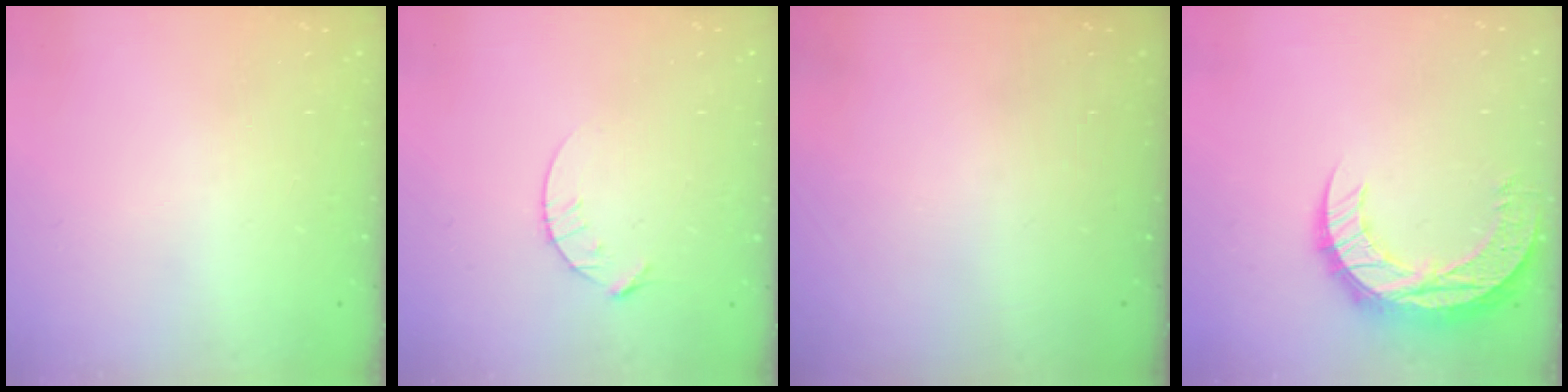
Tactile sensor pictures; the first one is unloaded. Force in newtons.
{"total": 4.8, "press": 4.8, "slide": 0.6}
{"total": 0.0}
{"total": 12.8, "press": 12.8, "slide": 0.9}